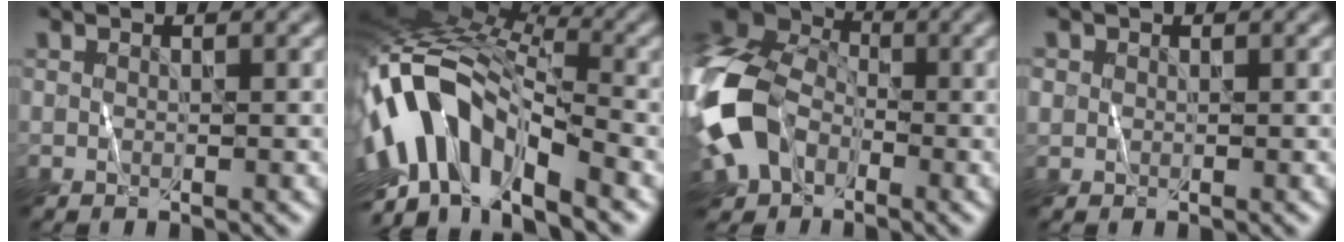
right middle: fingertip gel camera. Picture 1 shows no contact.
{"total": 12.6, "force": [-4.0, 6.1, 10.3], "torque": [-0.184, 0.014, -0.077]}
{"total": 11.2, "force": [-3.0, 8.3, 7.0], "torque": [-0.158, -0.014, -0.065]}
{"total": 0.8, "force": [0.1, 0.8, -0.1], "torque": [0.011, 0.000, -0.001]}